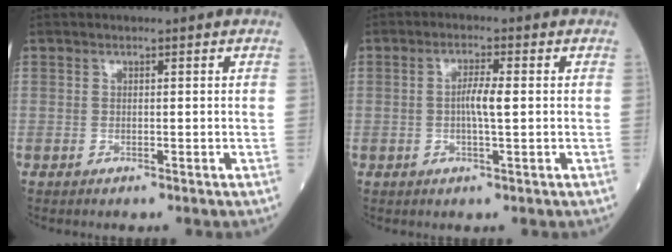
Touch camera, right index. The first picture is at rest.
{"total": 3.4, "force": [0.0, 0.2, 3.4], "torque": [-0.065, 0.000, -0.002]}